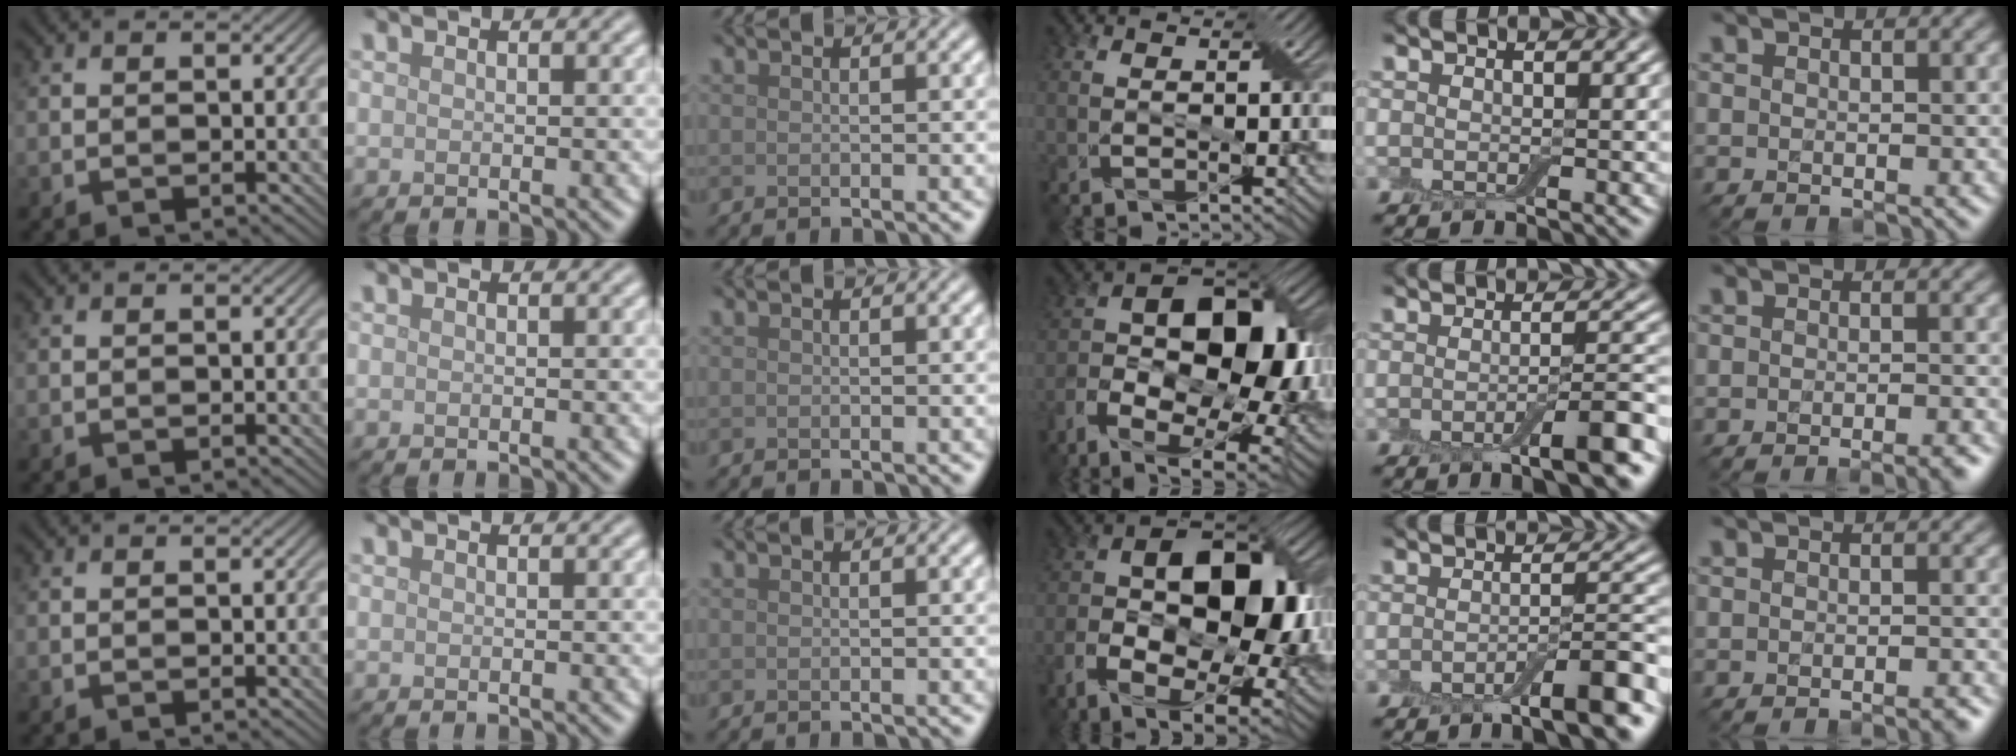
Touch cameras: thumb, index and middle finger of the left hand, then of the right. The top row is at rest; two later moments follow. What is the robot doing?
{"motion": "insert", "object": "backpack"}